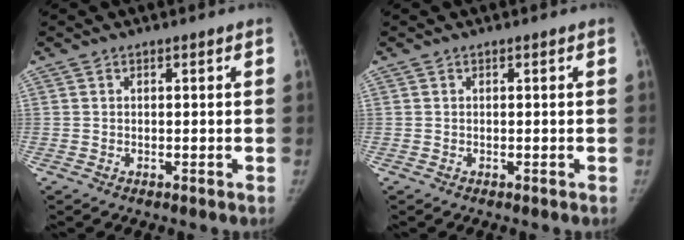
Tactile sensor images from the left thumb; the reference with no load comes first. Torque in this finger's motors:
{"motor_torque": [0.00, 0.00, 0.38, -0.38, 0.07]}